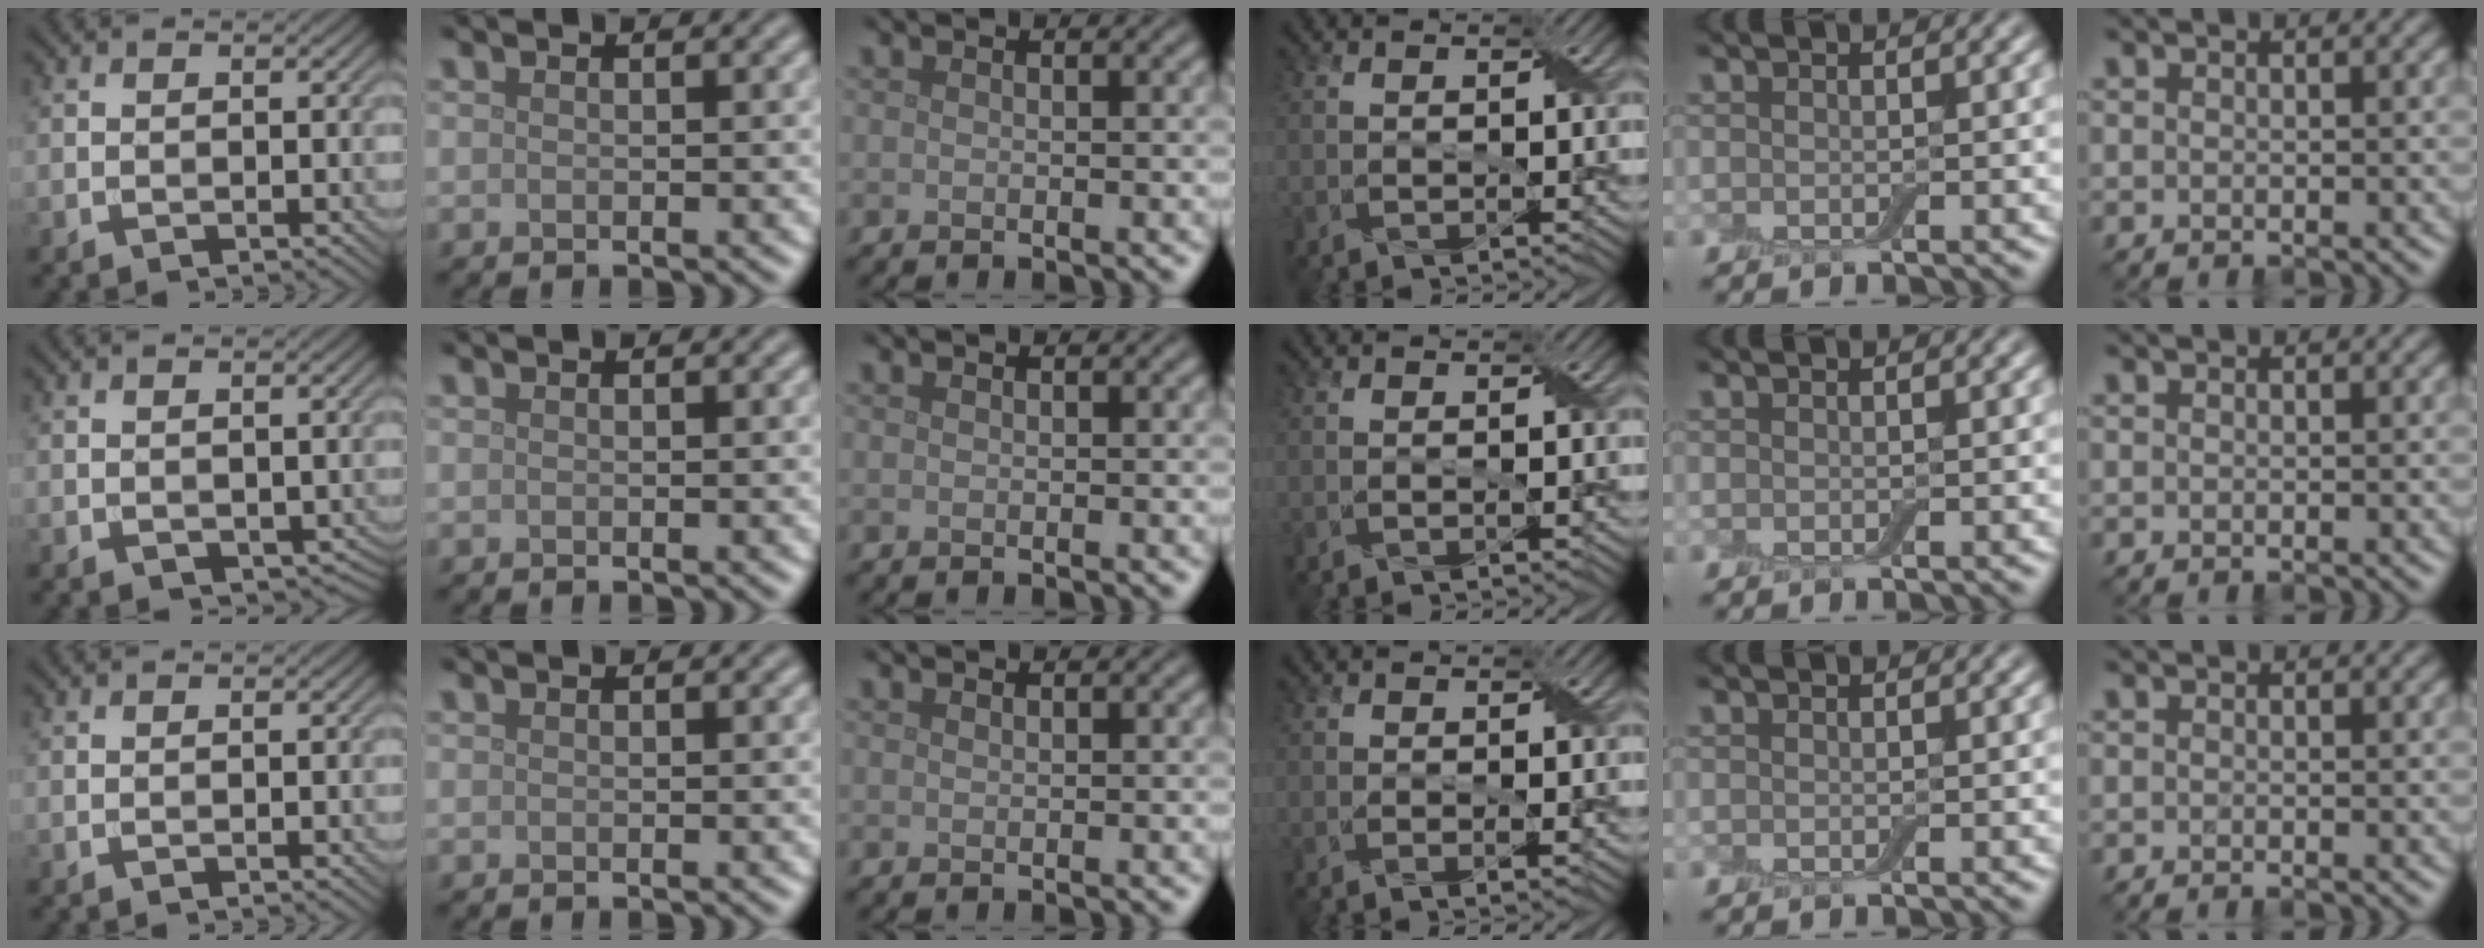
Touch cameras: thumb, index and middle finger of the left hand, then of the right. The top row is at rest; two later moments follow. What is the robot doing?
{"motion": "peel", "object": "aluminum foil"}